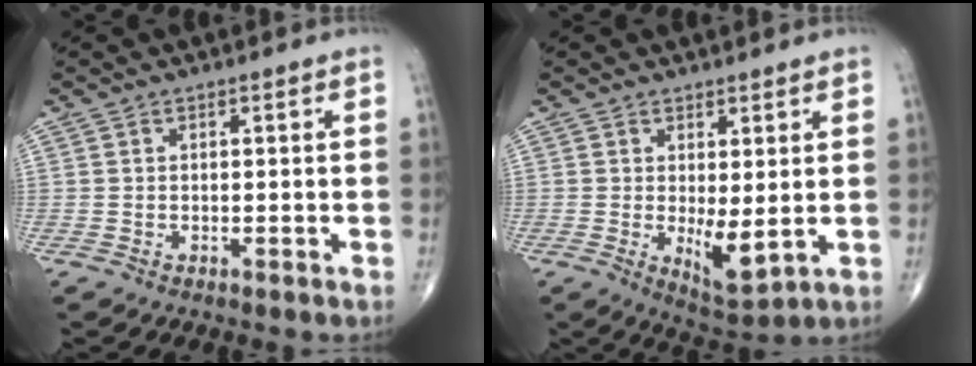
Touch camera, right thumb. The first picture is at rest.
{"total": 6.5, "force": [-0.3, 2.3, 6.1], "torque": [-0.092, -0.021, 0.006]}